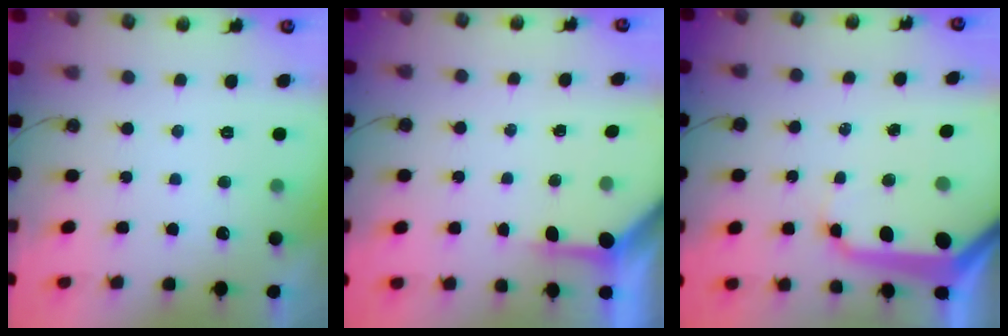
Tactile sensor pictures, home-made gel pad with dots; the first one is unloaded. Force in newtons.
{"total": 3.5, "press": 3.5, "slide": 0.4}
{"total": 17.1, "press": 17.0, "slide": 1.7}